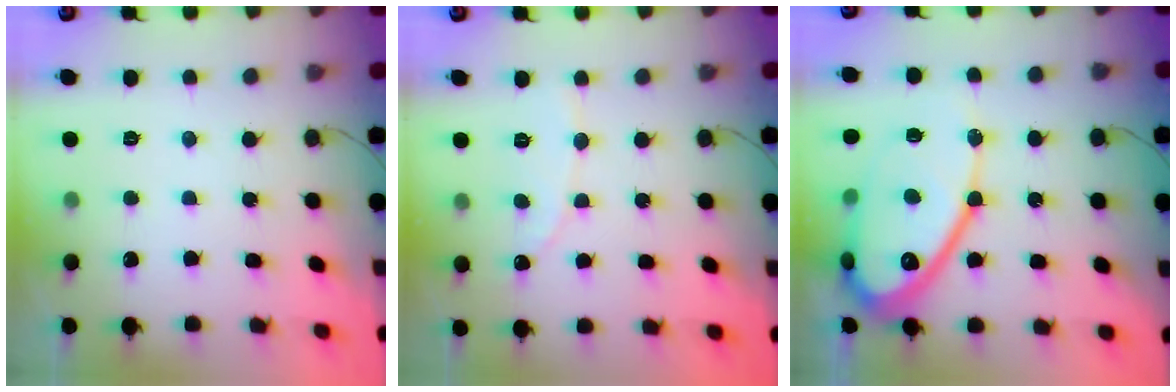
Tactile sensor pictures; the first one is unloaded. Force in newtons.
{"total": 1.9, "press": 1.8, "slide": 0.2}
{"total": 18.6, "press": 18.5, "slide": 1.7}